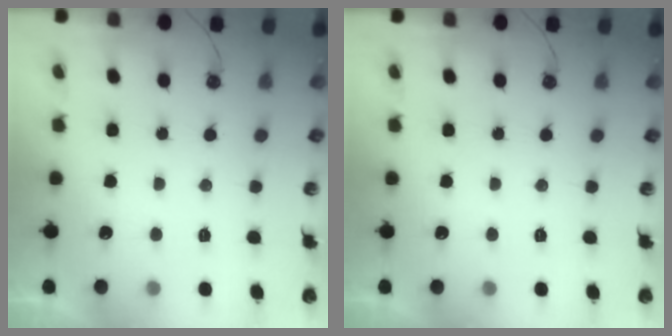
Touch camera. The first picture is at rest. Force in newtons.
{"total": 0.0}